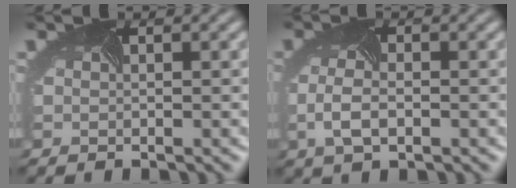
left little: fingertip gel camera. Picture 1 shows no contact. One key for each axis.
{"total": 2.6, "fx": -1.1, "fy": 1.2, "fz": 2.0, "tx": -0.060, "ty": -0.005, "tz": -0.014}